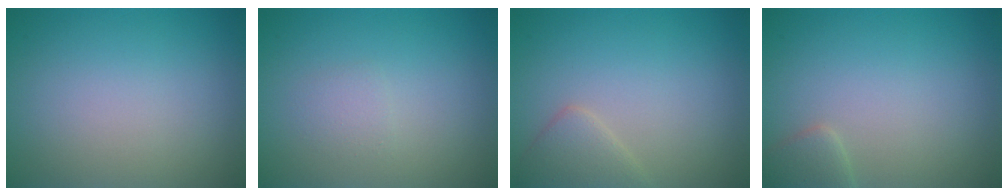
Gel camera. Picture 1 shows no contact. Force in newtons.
{"total": 1.1, "press": 1.0, "slide": 0.1}
{"total": 2.2, "press": 2.2, "slide": 0.2}
{"total": 1.7, "press": 1.7, "slide": 0.1}